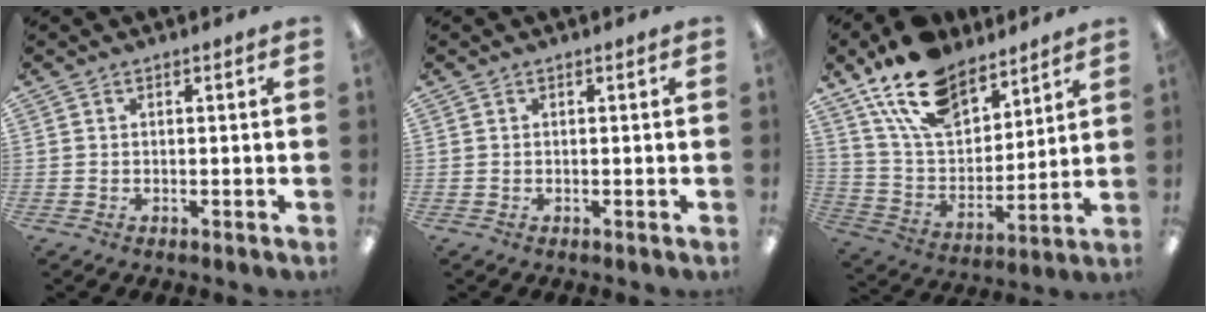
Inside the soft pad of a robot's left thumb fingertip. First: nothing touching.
{"total": 0.0}
{"total": 18.3, "force": [13.1, 9.5, 8.5], "torque": [-0.172, -0.061, 0.242]}